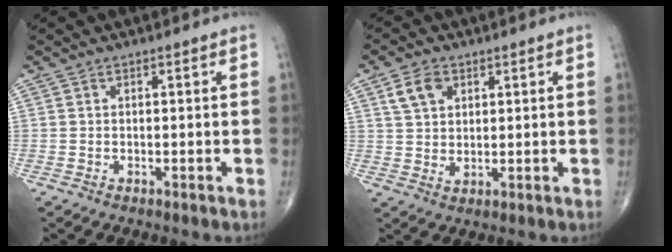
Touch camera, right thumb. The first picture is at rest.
{"total": 5.9, "force": [2.6, 4.0, 3.4], "torque": [-0.050, -0.010, 0.051]}